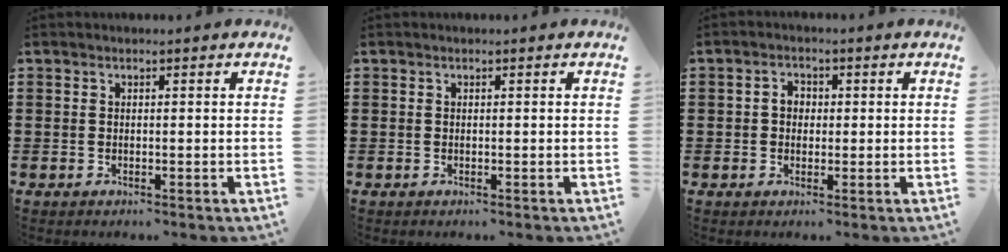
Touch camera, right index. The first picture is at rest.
{"total": 0.0}
{"total": 2.4, "force": [0.0, 1.9, 1.5], "torque": [-0.033, 0.010, -0.002]}